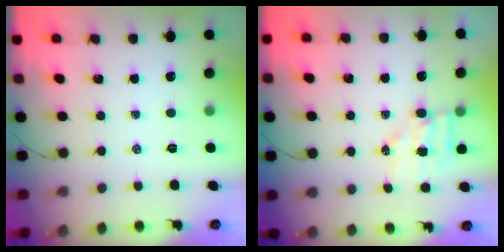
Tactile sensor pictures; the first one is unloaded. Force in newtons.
{"total": 5.2, "press": 5.2, "slide": 0.5}